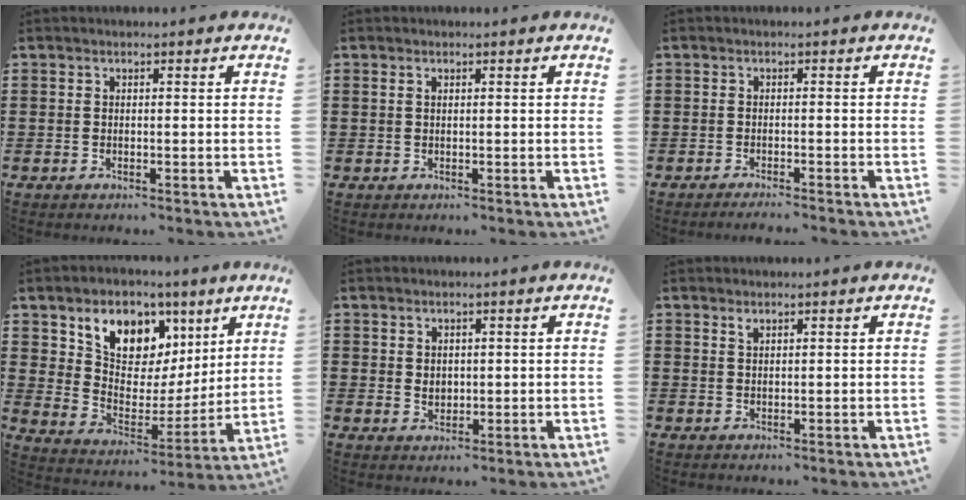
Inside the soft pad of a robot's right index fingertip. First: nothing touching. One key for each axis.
{"total": 0.7, "fx": 0.3, "fy": 0.4, "fz": 0.5, "tx": -0.011, "ty": 0.002, "tz": 0.005}
{"total": 1.4, "fx": -1.4, "fy": -0.4, "fz": 0.2, "tx": -0.004, "ty": -0.001, "tz": -0.027}
{"total": 9.2, "fx": 6.2, "fy": 6.0, "fz": 3.2, "tx": -0.084, "ty": -0.043, "tz": 0.109}
{"total": 2.2, "fx": 1.0, "fy": 1.9, "fz": 0.7, "tx": -0.020, "ty": 0.008, "tz": 0.018}
{"total": 0.8, "fx": 0.7, "fy": 0.3, "fz": 0.4, "tx": -0.009, "ty": 0.000, "tz": 0.013}